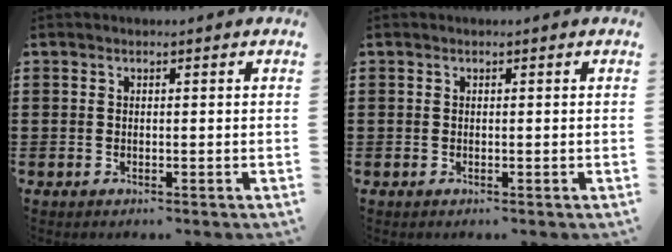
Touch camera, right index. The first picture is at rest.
{"total": 0.0}